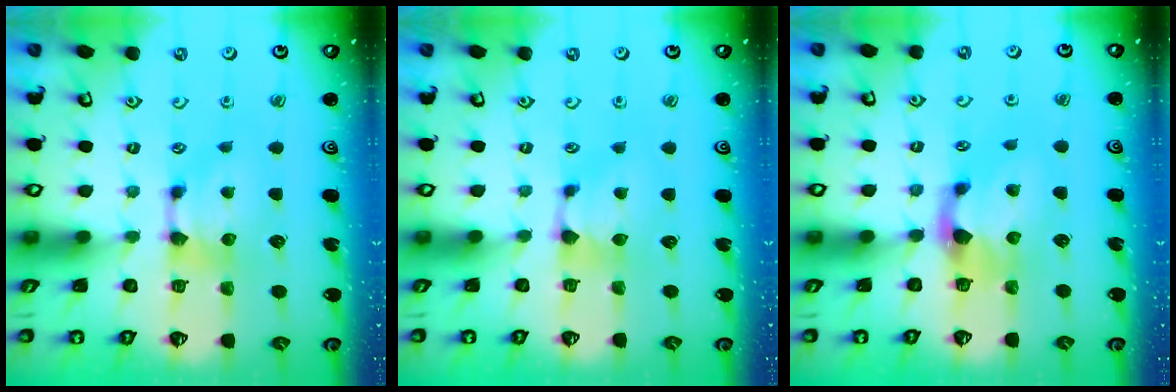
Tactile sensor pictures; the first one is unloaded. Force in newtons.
{"total": 0.8, "press": 0.5, "slide": 0.6}
{"total": 2.0, "press": 1.5, "slide": 1.4}